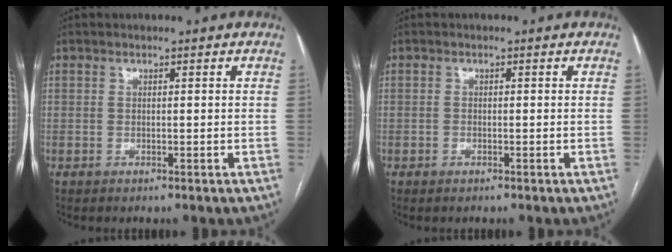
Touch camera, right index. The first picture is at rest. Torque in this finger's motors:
{"motor_torque": [0.01, -0.13, 0.00, 0.00]}